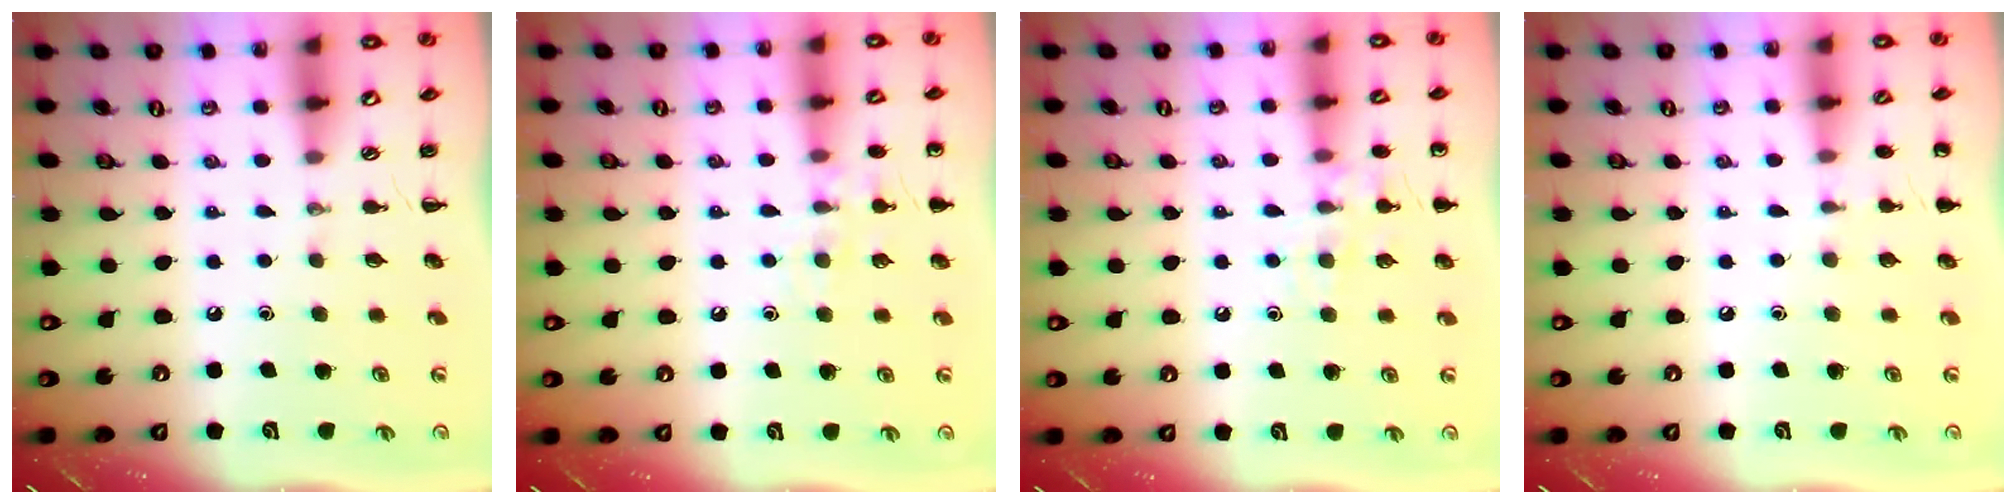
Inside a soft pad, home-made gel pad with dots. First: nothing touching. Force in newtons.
{"total": 8.4, "press": 8.2, "slide": 1.6}
{"total": 9.0, "press": 8.9, "slide": 1.7}
{"total": 4.7, "press": 4.5, "slide": 1.4}